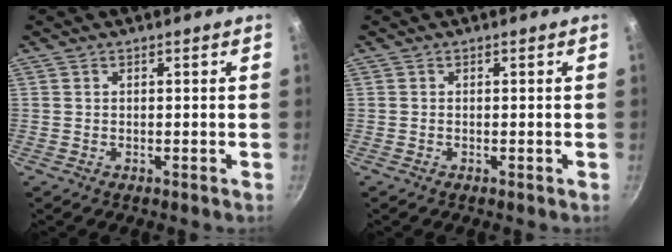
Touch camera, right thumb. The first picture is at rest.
{"total": 0.0}